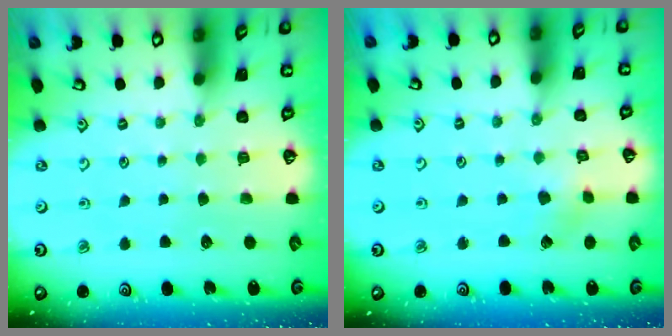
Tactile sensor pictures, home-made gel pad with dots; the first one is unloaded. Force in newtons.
{"total": 2.2, "press": 2.2, "slide": 0.2}